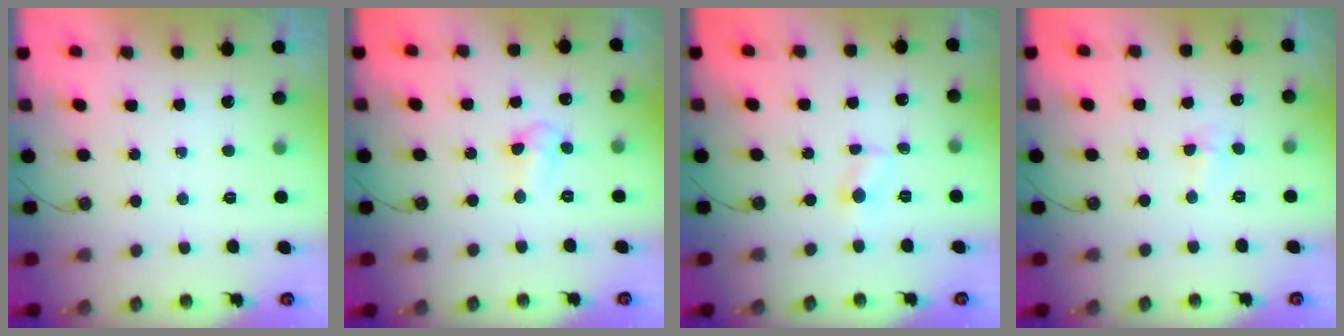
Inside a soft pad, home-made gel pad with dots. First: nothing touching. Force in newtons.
{"total": 4.6, "press": 3.6, "slide": 2.9}
{"total": 2.1, "press": 2.1, "slide": 0.2}
{"total": 2.7, "press": 2.6, "slide": 0.6}